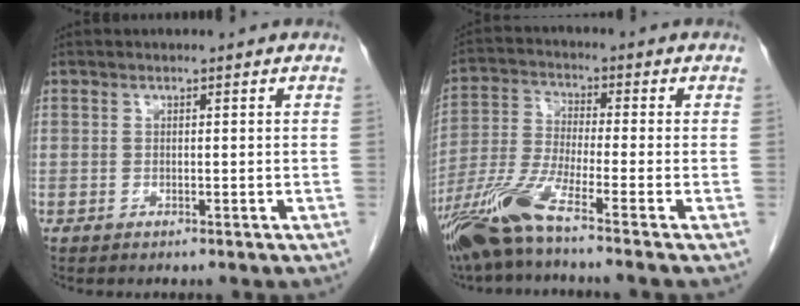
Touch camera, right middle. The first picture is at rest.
{"total": 9.4, "force": [-6.7, -1.3, 6.5], "torque": [-0.142, -0.032, -0.135]}